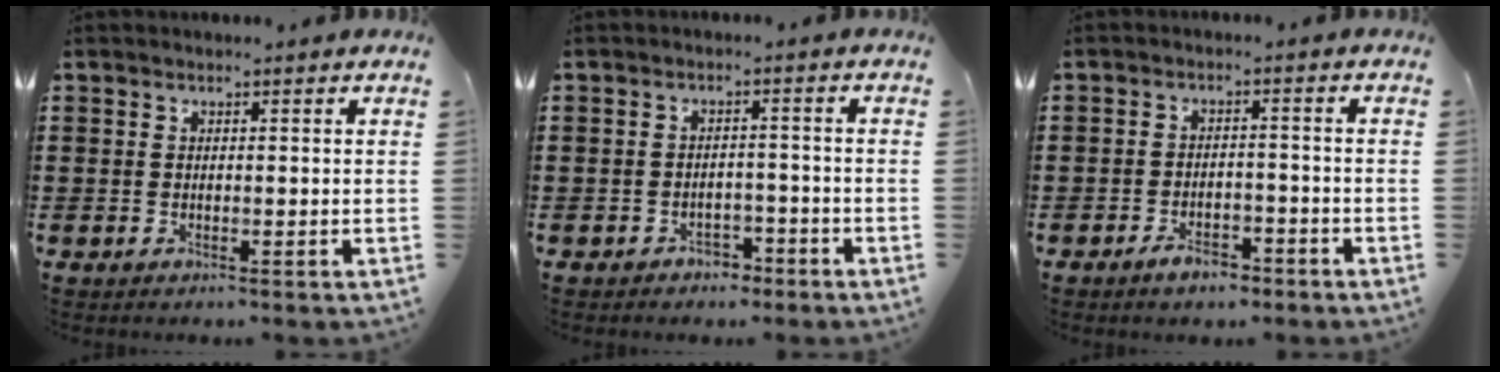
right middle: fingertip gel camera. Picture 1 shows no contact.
{"total": 2.3, "force": [-2.1, 0.9, 0.1], "torque": [-0.011, 0.001, -0.046]}
{"total": 3.4, "force": [-2.8, 1.3, 1.5], "torque": [-0.026, 0.009, -0.053]}